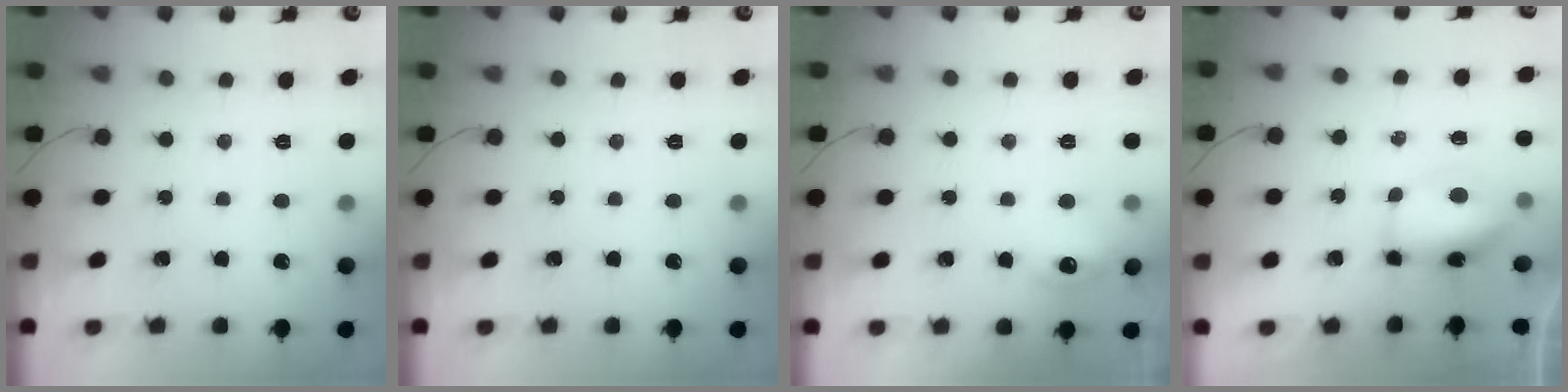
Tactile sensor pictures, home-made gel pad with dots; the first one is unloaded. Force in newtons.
{"total": 0.0}
{"total": 6.9, "press": 6.9, "slide": 1.0}
{"total": 11.3, "press": 8.9, "slide": 7.0}